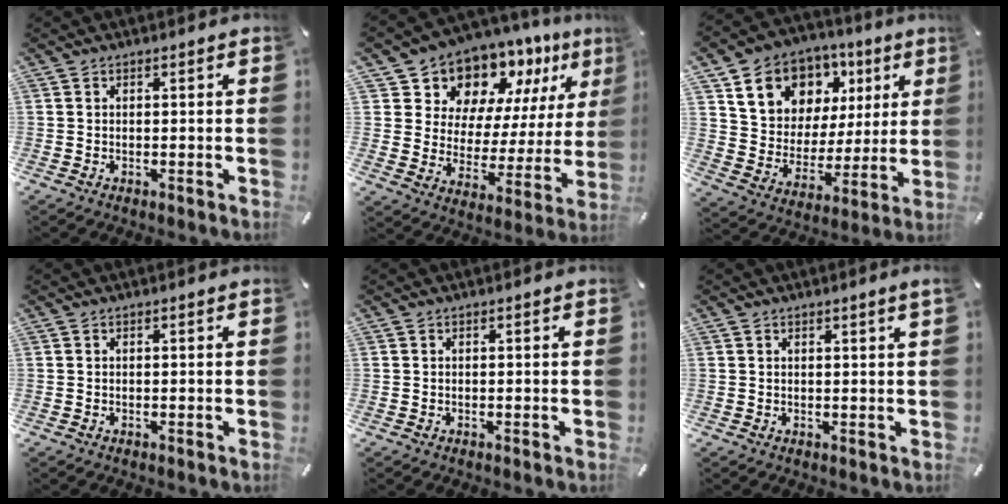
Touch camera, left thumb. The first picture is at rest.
{"total": 11.8, "force": [10.5, 5.5, 0.3], "torque": [-0.023, -0.120, 0.187]}
{"total": 13.9, "force": [7.7, 11.0, 3.6], "torque": [-0.072, -0.048, 0.147]}
{"total": 0.0}
{"total": 0.0}
{"total": 1.1, "force": [0.8, -0.1, 0.8], "torque": [-0.015, -0.002, 0.014]}